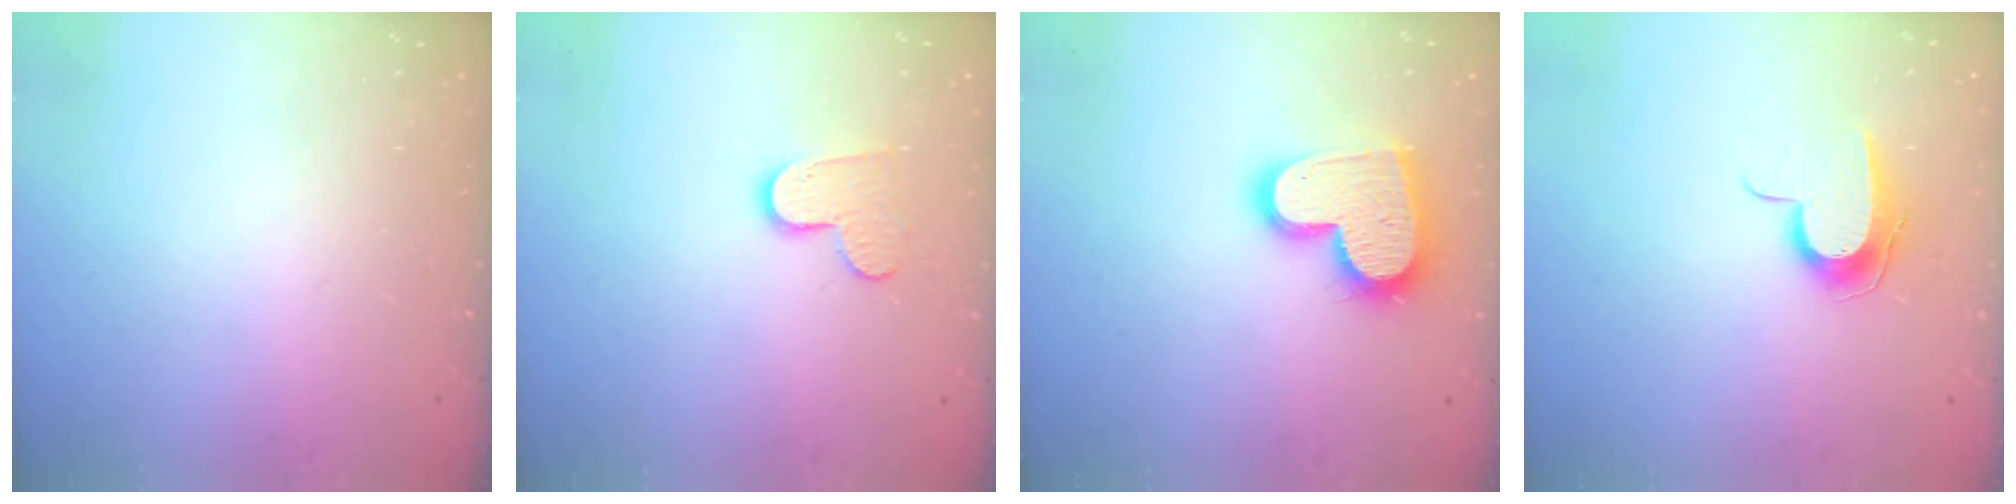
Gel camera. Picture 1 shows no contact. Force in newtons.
{"total": 8.5, "press": 8.5, "slide": 0.5}
{"total": 17.9, "press": 17.9, "slide": 1.4}
{"total": 8.9, "press": 8.9, "slide": 0.9}